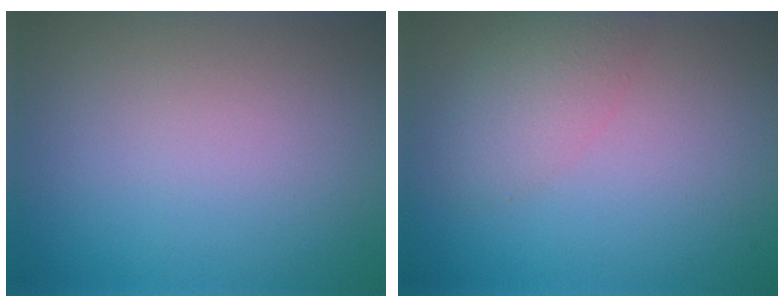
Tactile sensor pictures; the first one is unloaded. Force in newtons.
{"total": 3.0, "press": 3.0, "slide": 0.1}